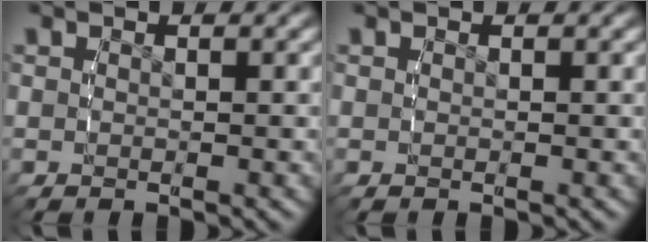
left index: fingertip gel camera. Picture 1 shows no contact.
{"total": 0.0}